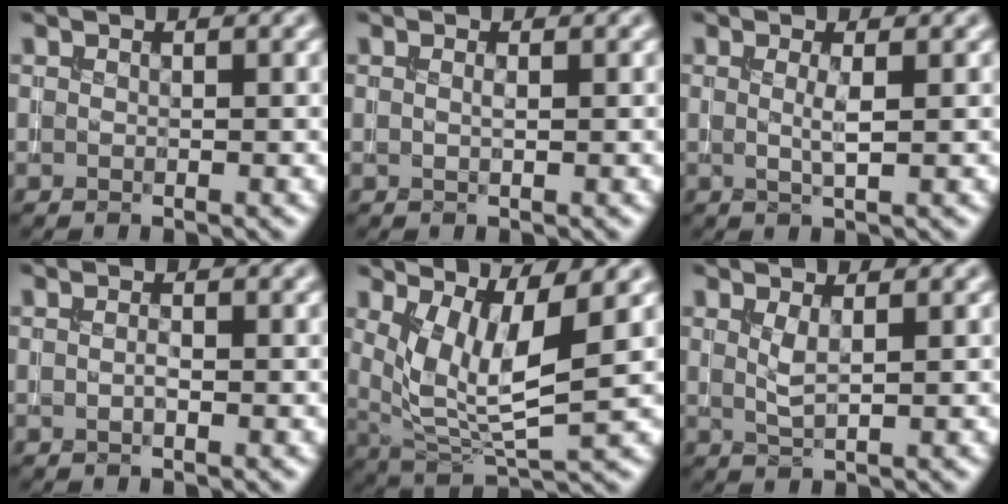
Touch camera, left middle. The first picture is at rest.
{"total": 0.5, "force": [0.1, 0.1, 0.5], "torque": [-0.010, 0.001, 0.001]}
{"total": 1.6, "force": [0.2, 0.3, 1.6], "torque": [-0.031, -0.003, 0.001]}
{"total": 0.7, "force": [-0.2, 0.2, 0.7], "torque": [-0.014, -0.001, -0.004]}
{"total": 6.7, "force": [2.0, 2.3, 6.0], "torque": [-0.123, -0.017, 0.046]}
{"total": 1.6, "force": [0.6, 0.4, 1.4], "torque": [-0.033, -0.005, 0.014]}